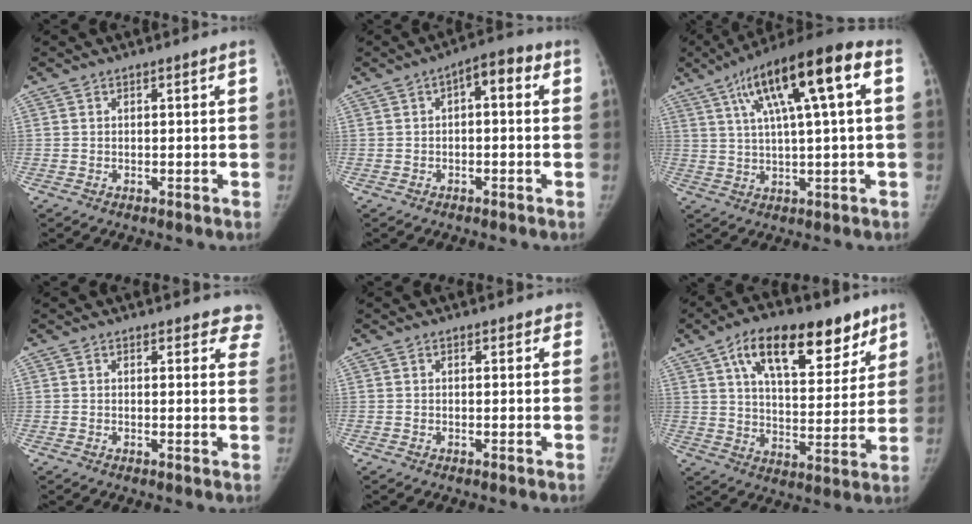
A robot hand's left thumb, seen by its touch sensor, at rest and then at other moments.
{"total": 5.7, "force": [1.1, 2.7, 4.9], "torque": [-0.050, 0.028, 0.005]}
{"total": 17.3, "force": [5.6, 3.8, 15.9], "torque": [-0.265, 0.025, 0.088]}
{"total": 7.0, "force": [6.2, 2.8, 1.5], "torque": [0.036, -0.021, 0.042]}
{"total": 2.1, "force": [1.4, 1.3, 0.8], "torque": [0.024, 0.002, 0.008]}
{"total": 21.4, "force": [12.0, 10.5, 14.3], "torque": [-0.173, -0.023, 0.190]}